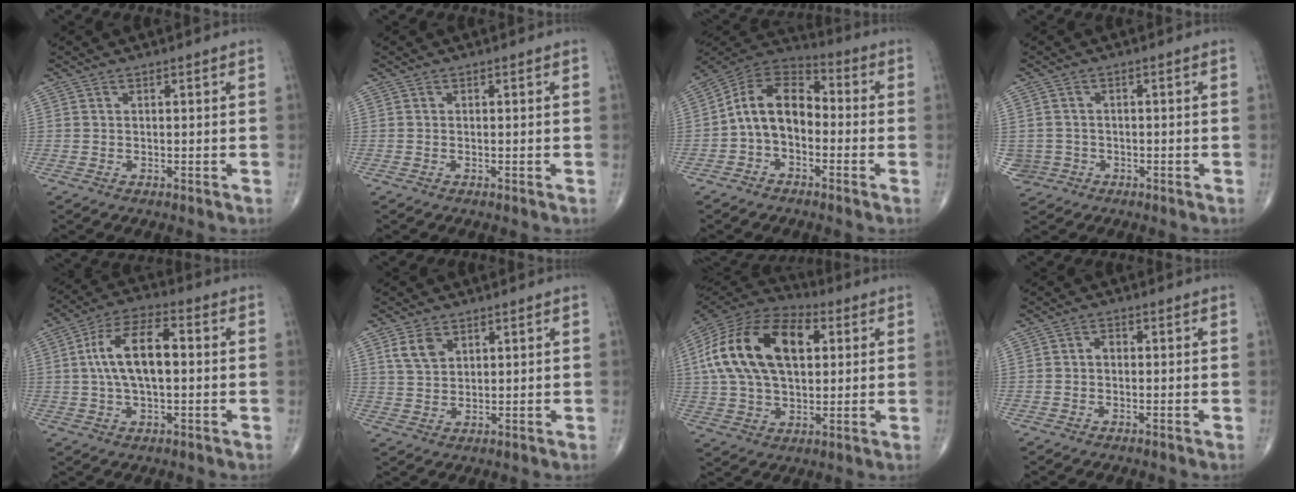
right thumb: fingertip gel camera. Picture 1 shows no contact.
{"total": 0.0}
{"total": 11.6, "force": [-1.9, 7.8, 8.4], "torque": [-0.124, 0.048, -0.050]}
{"total": 3.6, "force": [-1.0, 3.5, 0.1], "torque": [0.009, 0.011, -0.015]}
{"total": 12.4, "force": [0.9, 5.8, 10.9], "torque": [-0.201, 0.026, 0.011]}
{"total": 4.8, "force": [2.5, 3.0, 2.7], "torque": [-0.040, -0.009, 0.054]}
{"total": 23.9, "force": [5.3, 13.9, 18.7], "torque": [-0.349, 0.018, 0.084]}
{"total": 1.4, "force": [-0.2, 1.0, 0.9], "torque": [-0.009, 0.005, -0.008]}